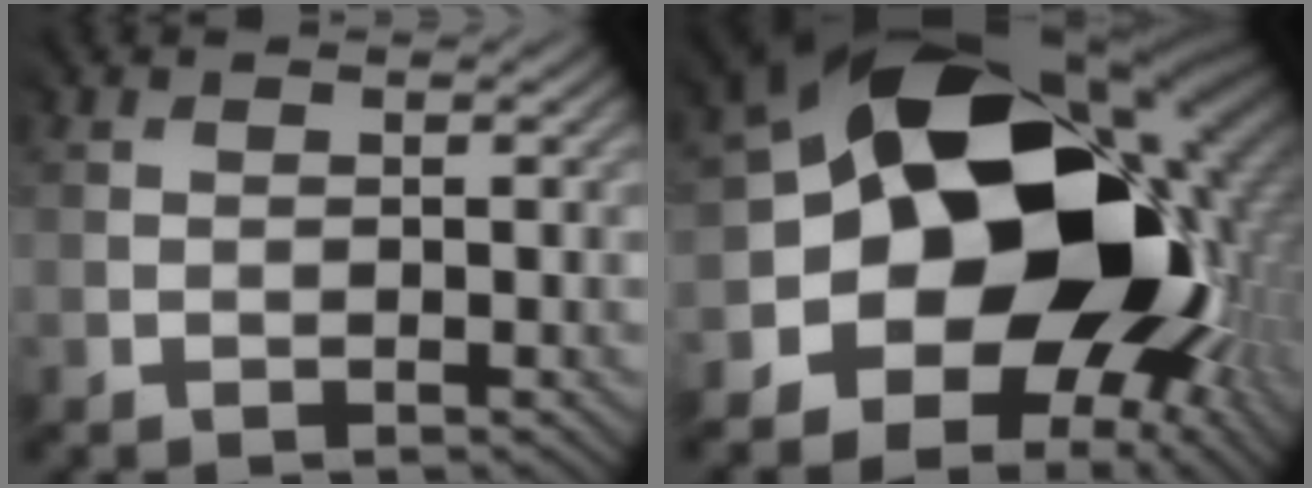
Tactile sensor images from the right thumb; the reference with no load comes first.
{"total": 19.3, "force": [-1.0, 14.6, 12.6], "torque": [-0.209, -0.031, 0.001]}